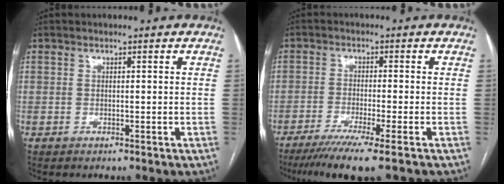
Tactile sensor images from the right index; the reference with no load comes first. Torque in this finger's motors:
{"motor_torque": [1.49, -0.63, 0.11, 0.04]}